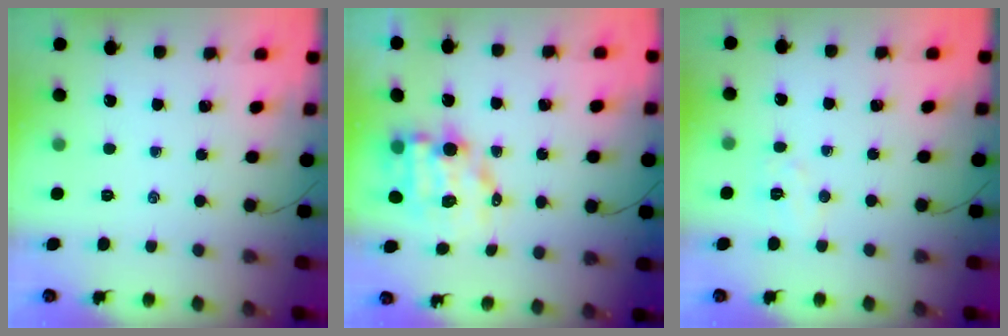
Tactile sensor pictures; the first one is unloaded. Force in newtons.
{"total": 9.2, "press": 9.0, "slide": 1.9}
{"total": 5.0, "press": 4.9, "slide": 1.2}